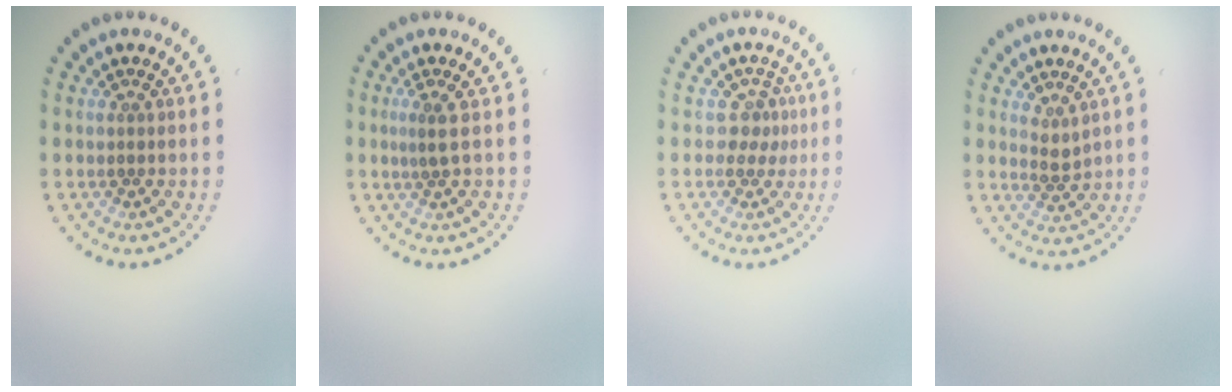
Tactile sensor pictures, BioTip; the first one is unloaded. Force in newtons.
{"total": 1.4, "press": 0.9, "slide": 1.1}
{"total": 1.7, "press": 1.4, "slide": 1.0}
{"total": 1.4, "press": 1.1, "slide": 0.9}